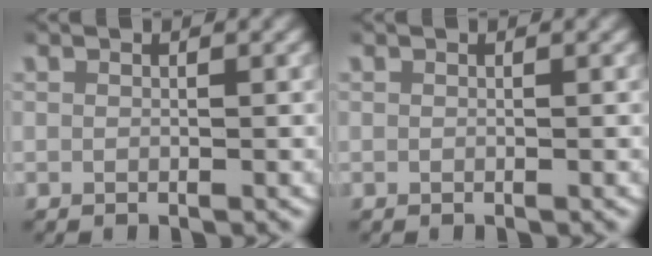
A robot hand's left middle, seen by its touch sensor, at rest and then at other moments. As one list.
[{"total": 0.0}]